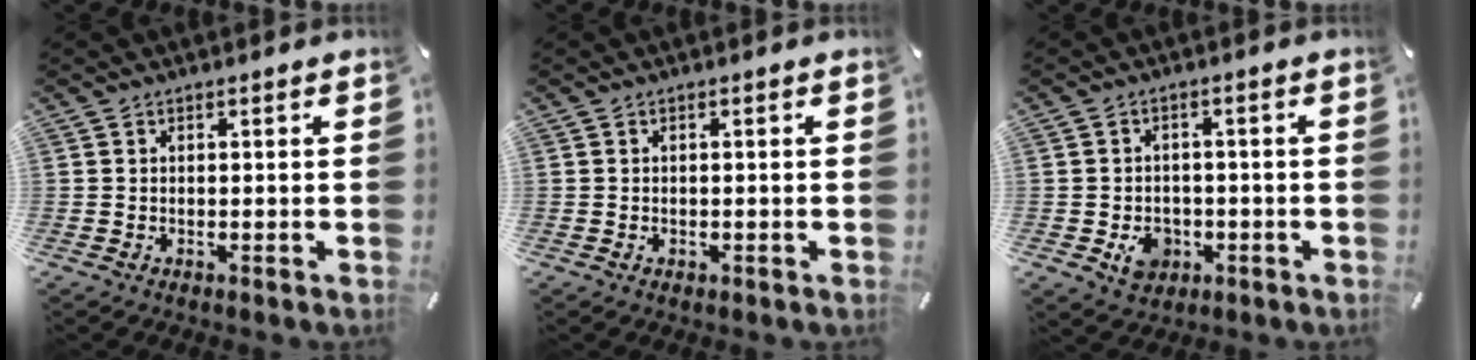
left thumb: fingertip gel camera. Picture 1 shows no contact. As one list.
[{"total": 0.7, "force": [-0.2, 0.6, 0.4], "torque": [-0.008, 0.002, -0.005]}, {"total": 6.6, "force": [-2.0, 5.6, 3.0], "torque": [-0.046, 0.008, -0.033]}]